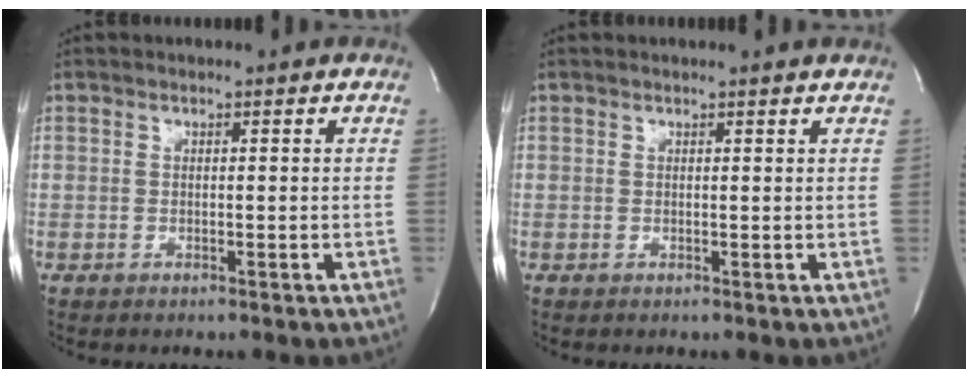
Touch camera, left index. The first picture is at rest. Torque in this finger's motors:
{"motor_torque": [0.19, -0.26, -0.03, -0.01]}